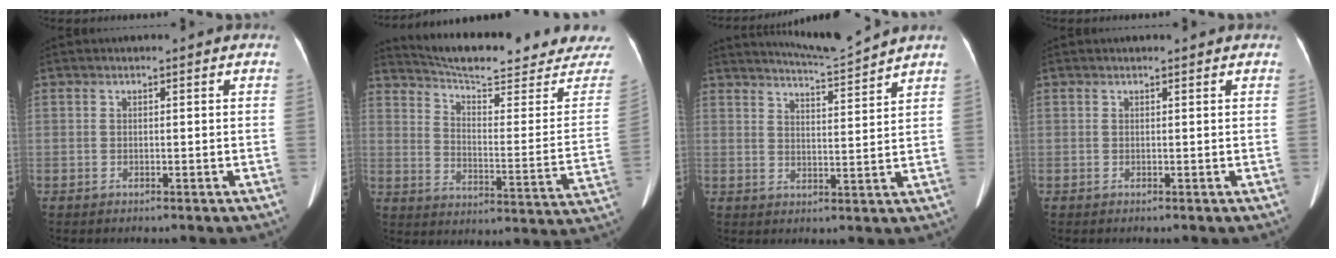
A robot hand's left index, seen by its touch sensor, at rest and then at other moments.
{"total": 24.4, "force": [23.0, 3.1, 7.5], "torque": [-0.108, -0.078, 0.289]}
{"total": 7.1, "force": [6.7, -1.9, 1.1], "torque": [-0.032, -0.016, 0.112]}
{"total": 1.1, "force": [1.0, 0.1, 0.3], "torque": [-0.009, 0.009, 0.011]}